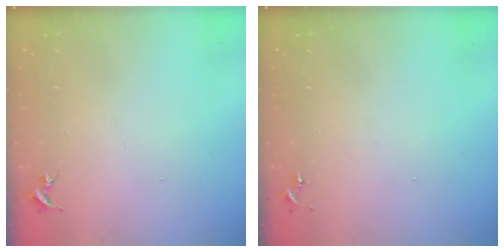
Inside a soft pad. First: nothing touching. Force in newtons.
{"total": 0.0}